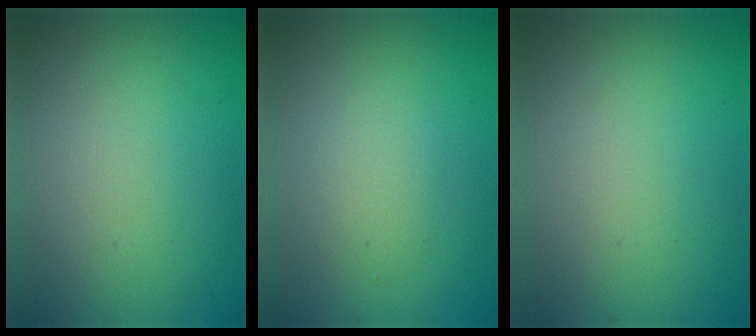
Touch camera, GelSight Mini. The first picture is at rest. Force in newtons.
{"total": 2.0, "press": 1.9, "slide": 0.2}
{"total": 0.0}